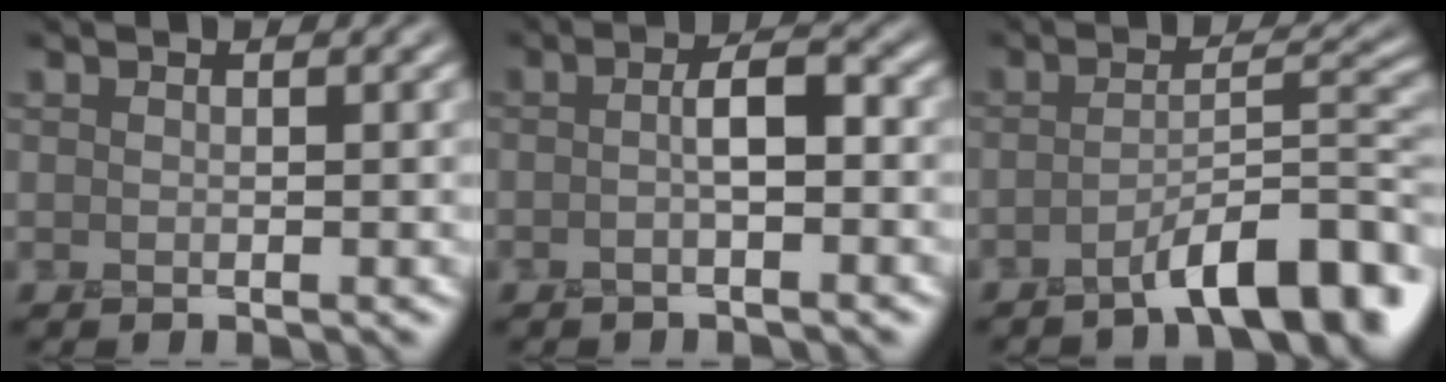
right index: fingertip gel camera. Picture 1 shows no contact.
{"total": 2.8, "force": [-0.5, 0.6, 2.7], "torque": [-0.046, 0.007, -0.012]}
{"total": 6.7, "force": [-4.2, 1.4, 5.0], "torque": [-0.068, 0.016, -0.065]}